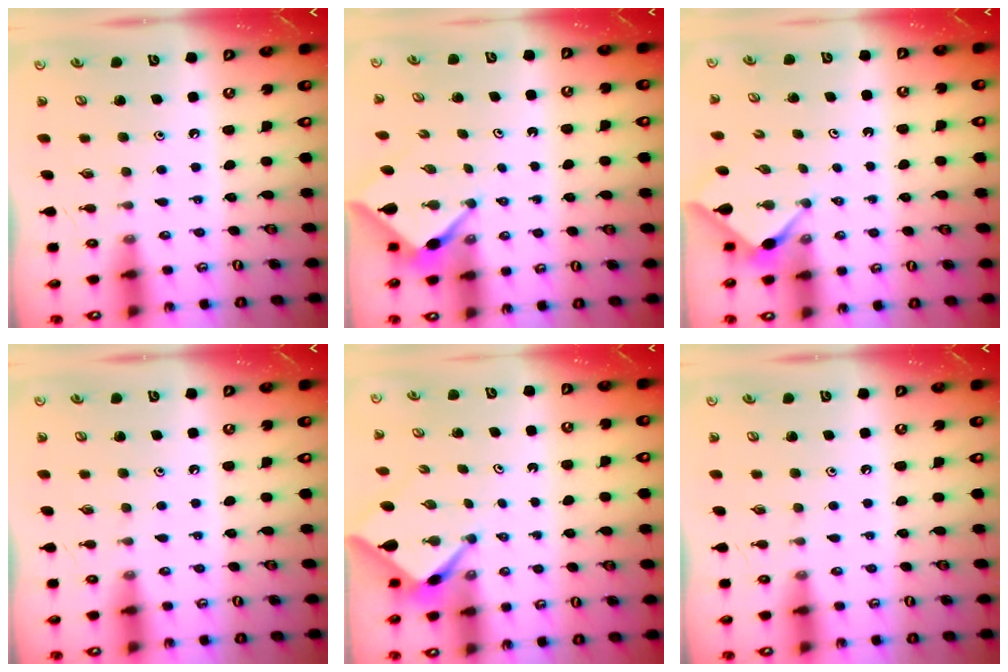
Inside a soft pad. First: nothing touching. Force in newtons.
{"total": 3.8, "press": 3.8, "slide": 0.3}
{"total": 3.0, "press": 3.0, "slide": 0.4}
{"total": 0.0}
{"total": 2.5, "press": 2.5, "slide": 0.3}
{"total": 0.0}